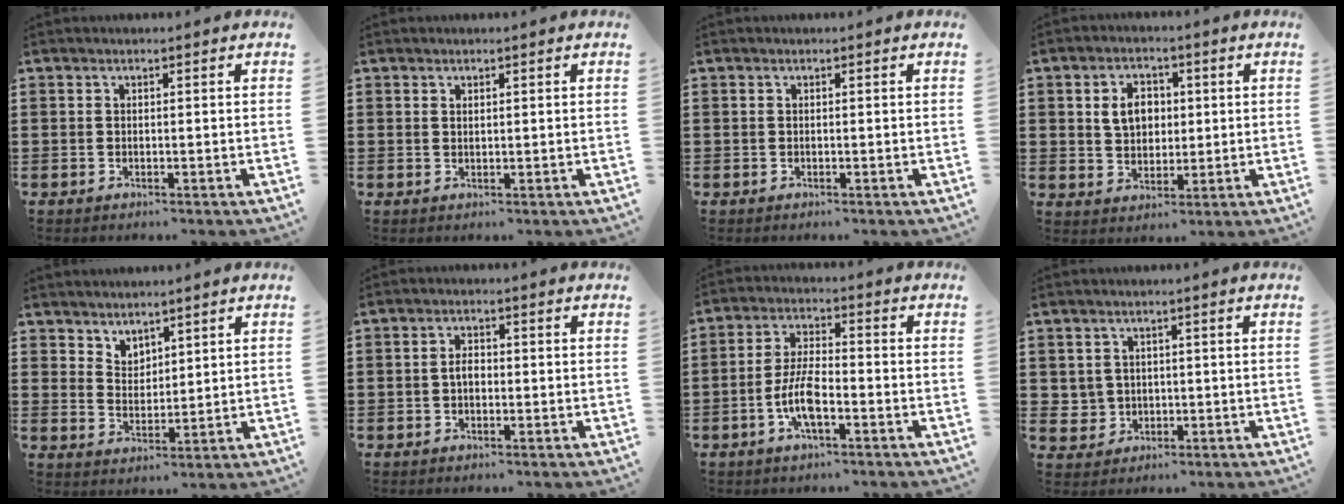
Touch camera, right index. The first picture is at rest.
{"total": 0.6, "force": [0.4, 0.4, 0.3], "torque": [-0.006, 0.002, 0.008]}
{"total": 0.0}
{"total": 5.3, "force": [1.0, 4.1, 3.2], "torque": [-0.068, 0.012, 0.012]}
{"total": 3.3, "force": [3.0, 1.4, -0.4], "torque": [-0.003, -0.004, 0.058]}
{"total": 2.1, "force": [-0.3, 1.2, 1.7], "torque": [-0.032, 0.005, -0.007]}
{"total": 6.9, "force": [-2.6, 2.3, 6.0], "torque": [-0.141, -0.007, -0.056]}
{"total": 2.5, "force": [0.4, 2.4, 0.3], "torque": [-0.020, 0.007, 0.005]}